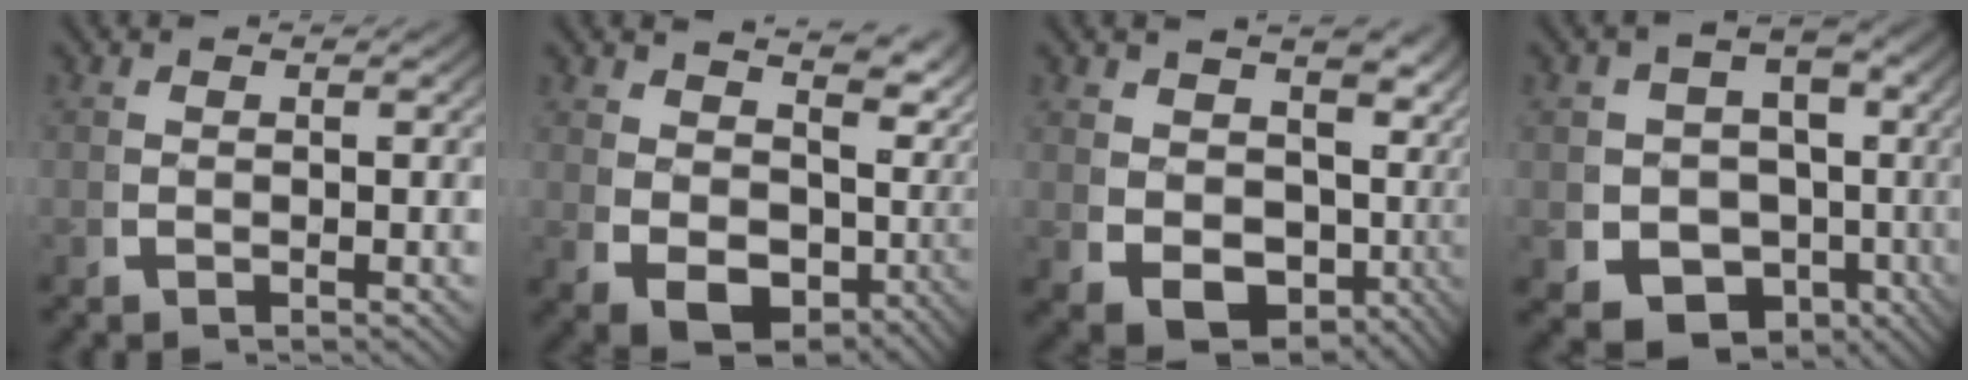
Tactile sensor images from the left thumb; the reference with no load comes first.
{"total": 7.7, "force": [1.4, 4.6, 6.0], "torque": [-0.109, -0.024, 0.044]}
{"total": 8.8, "force": [0.1, 6.0, 6.5], "torque": [-0.138, -0.050, 0.033]}
{"total": 14.5, "force": [-4.8, 11.5, 7.4], "torque": [-0.147, -0.078, -0.051]}